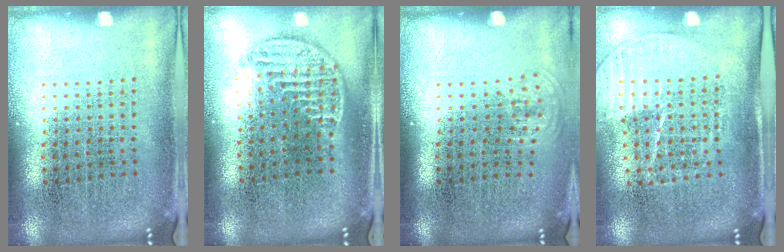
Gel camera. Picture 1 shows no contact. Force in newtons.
{"total": 1.3, "press": 1.1, "slide": 0.6}
{"total": 0.7, "press": 0.5, "slide": 0.4}
{"total": 1.6, "press": 1.4, "slide": 0.8}